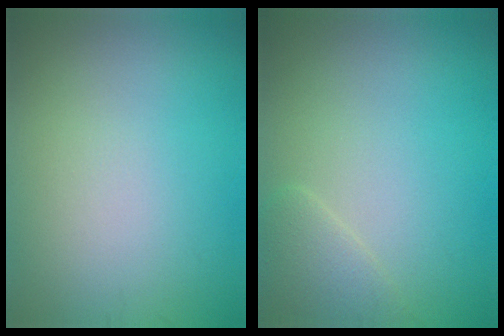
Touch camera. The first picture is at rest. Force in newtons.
{"total": 1.7, "press": 1.7, "slide": 0.2}